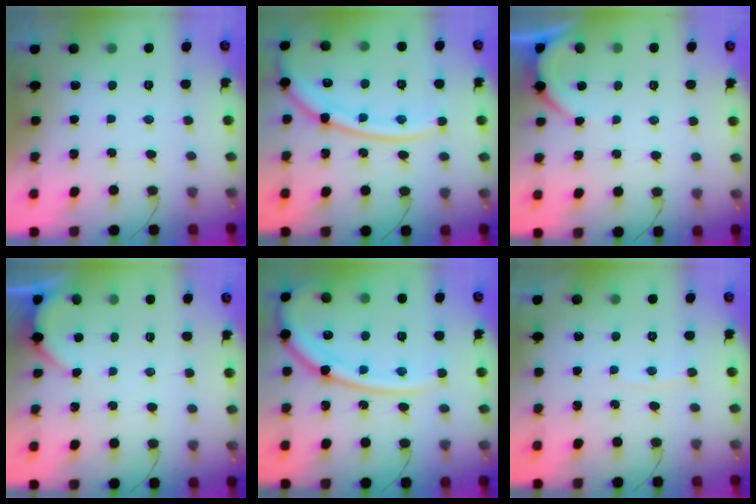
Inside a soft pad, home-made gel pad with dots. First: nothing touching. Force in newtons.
{"total": 16.7, "press": 16.6, "slide": 1.8}
{"total": 3.5, "press": 3.5, "slide": 0.5}
{"total": 3.1, "press": 3.1, "slide": 0.2}
{"total": 17.2, "press": 17.1, "slide": 1.8}
{"total": 2.8, "press": 2.8, "slide": 0.3}